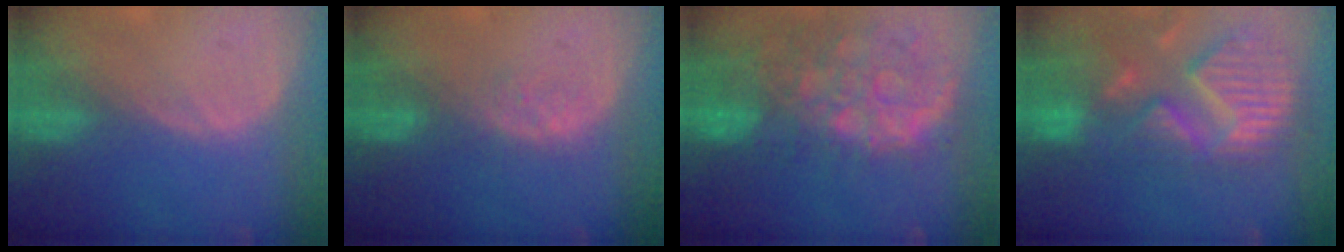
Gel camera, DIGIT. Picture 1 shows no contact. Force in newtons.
{"total": 2.8, "press": 2.8, "slide": 0.3}
{"total": 12.8, "press": 10.5, "slide": 7.3}
{"total": 13.7, "press": 11.6, "slide": 7.3}